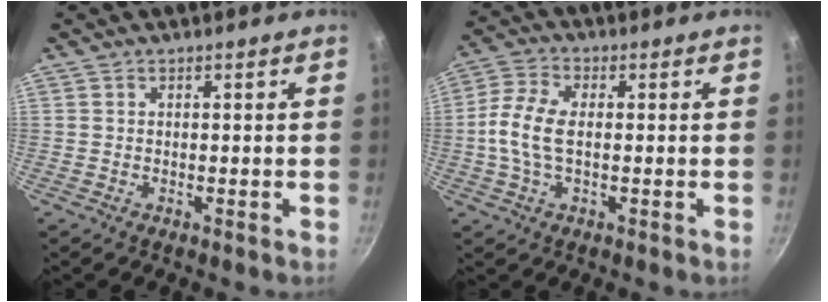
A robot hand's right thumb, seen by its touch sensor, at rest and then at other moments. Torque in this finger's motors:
{"motor_torque": [0.18, 0.32, 0.47, -0.49, 0.08]}